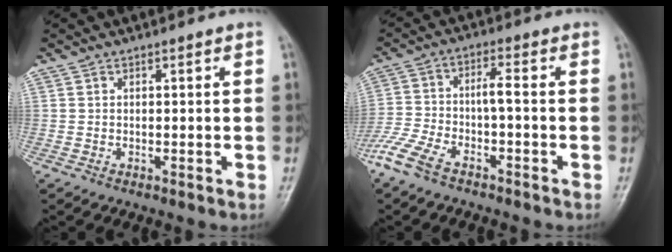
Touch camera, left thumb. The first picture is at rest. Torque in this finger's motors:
{"motor_torque": [0.74, 1.50, 1.54, 1.23, 0.36]}